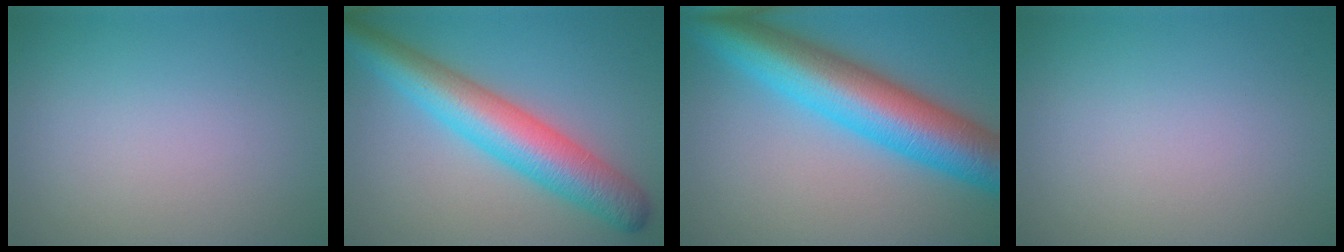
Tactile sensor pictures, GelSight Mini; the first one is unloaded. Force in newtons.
{"total": 8.1, "press": 8.1, "slide": 0.1}
{"total": 11.8, "press": 11.8, "slide": 0.1}
{"total": 0.0}